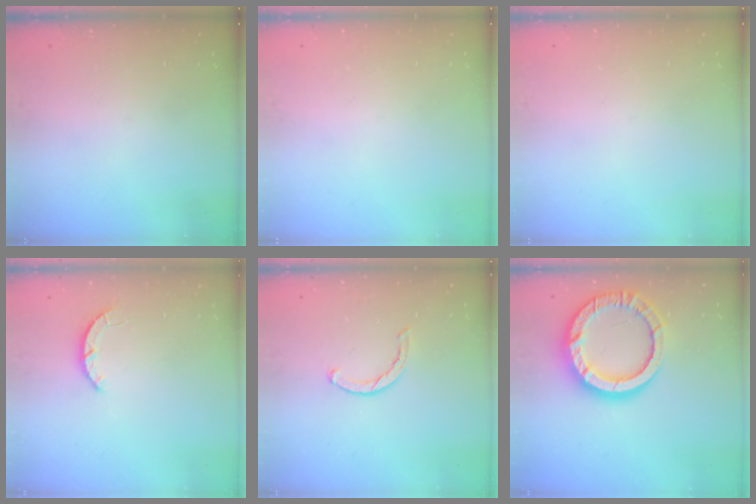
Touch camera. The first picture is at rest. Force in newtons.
{"total": 0.0}
{"total": 0.0}
{"total": 2.2, "press": 2.2, "slide": 0.3}
{"total": 1.8, "press": 1.8, "slide": 0.3}
{"total": 16.6, "press": 16.5, "slide": 1.4}